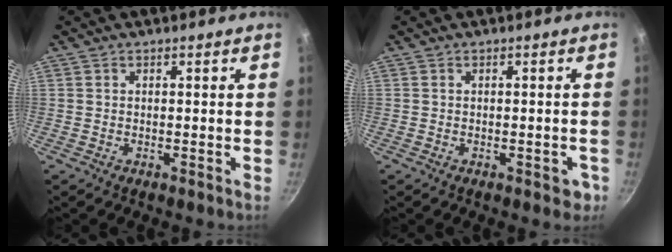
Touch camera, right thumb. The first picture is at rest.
{"total": 2.8, "force": [-1.1, 1.4, 2.1], "torque": [-0.012, 0.006, -0.013]}